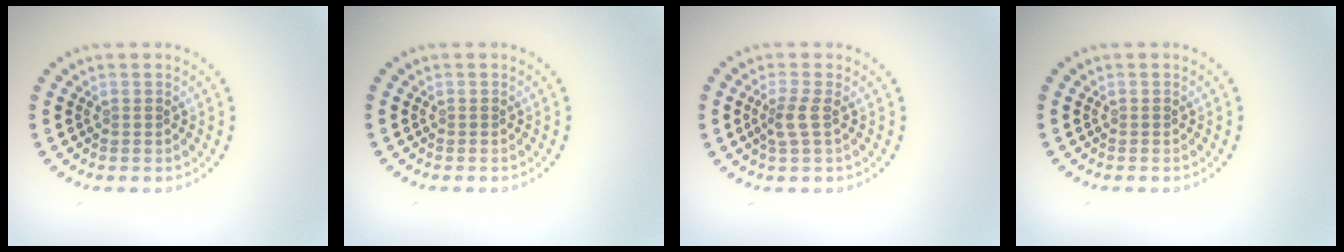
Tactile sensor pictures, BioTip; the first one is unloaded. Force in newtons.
{"total": 0.0}
{"total": 1.7, "press": 1.4, "slide": 1.0}
{"total": 0.0}